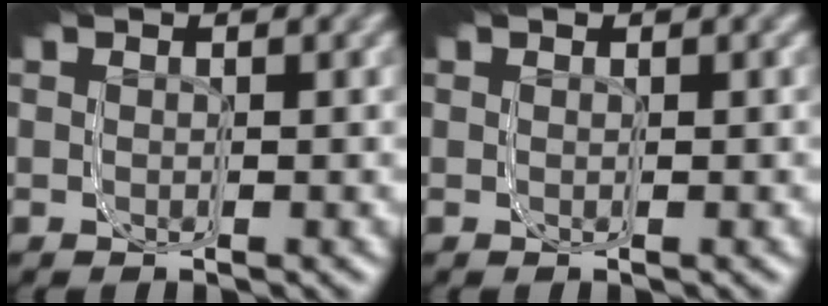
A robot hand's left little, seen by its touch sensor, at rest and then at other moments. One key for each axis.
{"total": 0.0}